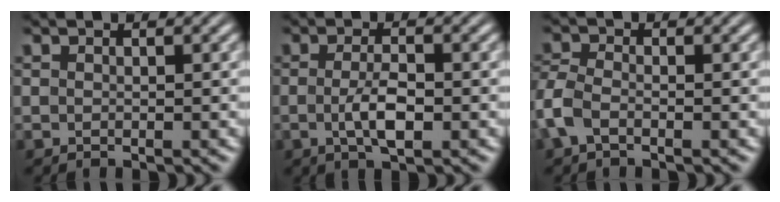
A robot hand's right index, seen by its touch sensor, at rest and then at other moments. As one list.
[{"total": 3.0, "force": [-0.9, 0.7, 2.8], "torque": [-0.051, -0.015, -0.010]}, {"total": 3.3, "force": [-1.2, 2.4, 1.9], "torque": [-0.060, -0.018, -0.019]}]